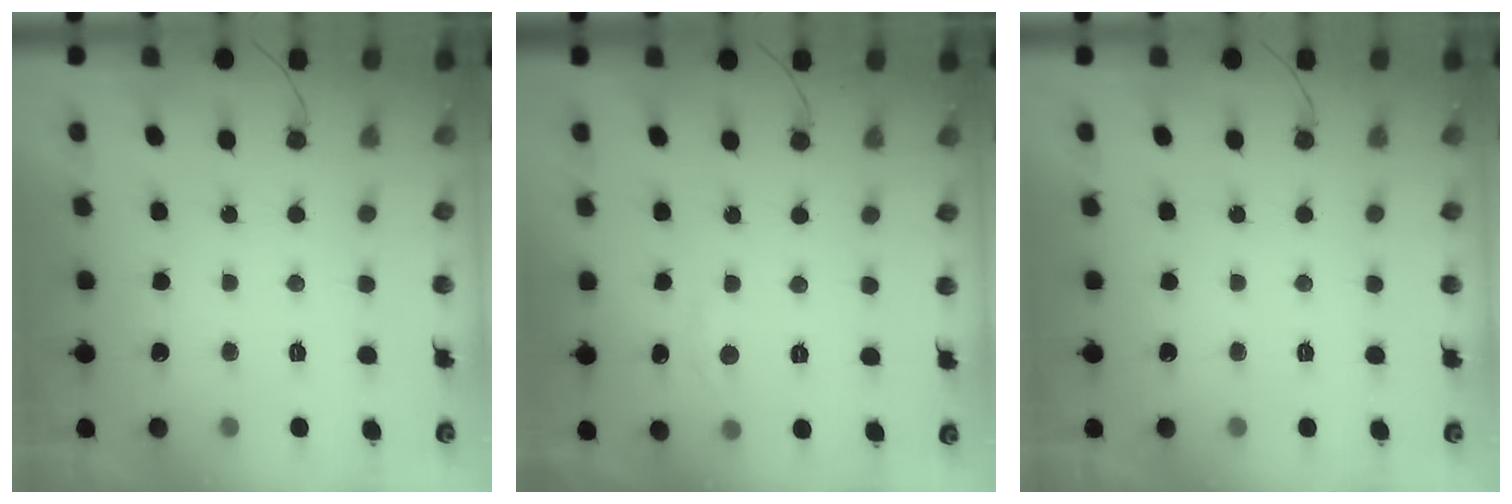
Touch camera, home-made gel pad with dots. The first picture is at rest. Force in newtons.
{"total": 2.3, "press": 2.3, "slide": 0.3}
{"total": 0.0}